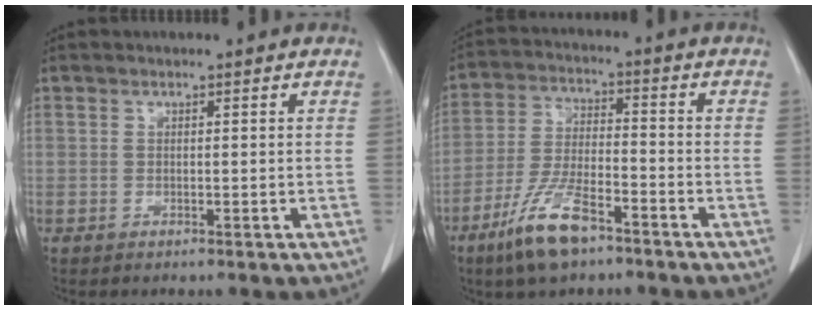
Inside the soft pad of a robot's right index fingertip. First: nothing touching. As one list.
[{"total": 10.2, "force": [-6.7, 2.7, 7.2], "torque": [-0.153, -0.014, -0.127]}]